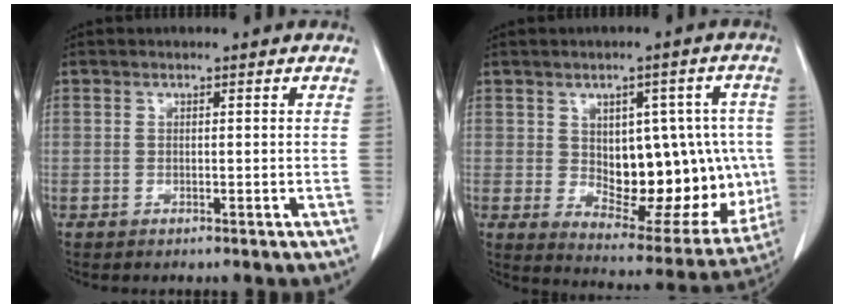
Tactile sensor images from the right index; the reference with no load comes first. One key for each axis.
{"total": 18.2, "fx": -0.1, "fy": 9.3, "fz": 15.6, "tx": -0.209, "ty": 0.009, "tz": 0.028}